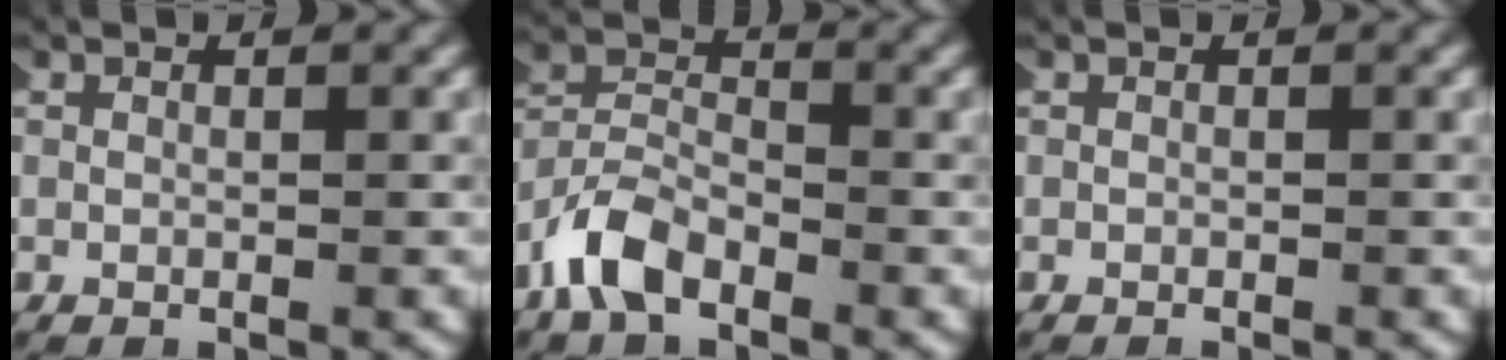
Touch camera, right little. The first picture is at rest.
{"total": 3.9, "force": [-1.8, 2.6, 2.2], "torque": [-0.056, -0.005, -0.037]}
{"total": 0.0}